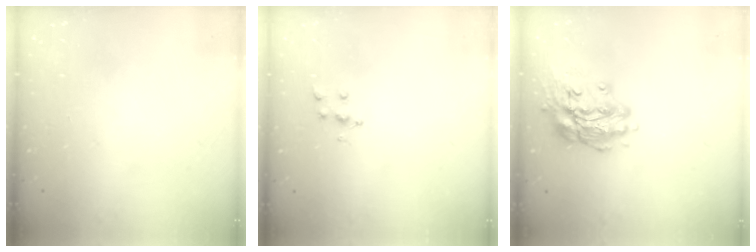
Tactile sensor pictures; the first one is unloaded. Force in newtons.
{"total": 5.9, "press": 5.9, "slide": 0.3}
{"total": 15.0, "press": 14.7, "slide": 2.6}